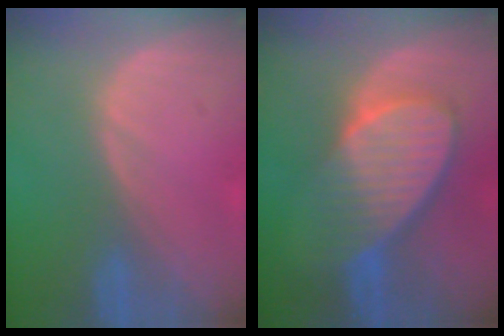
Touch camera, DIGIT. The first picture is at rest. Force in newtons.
{"total": 9.1, "press": 8.1, "slide": 4.0}